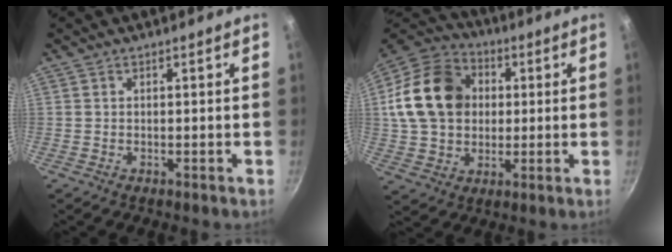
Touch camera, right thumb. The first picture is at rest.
{"total": 19.0, "force": [2.8, 14.9, 11.5], "torque": [-0.181, 0.021, 0.044]}